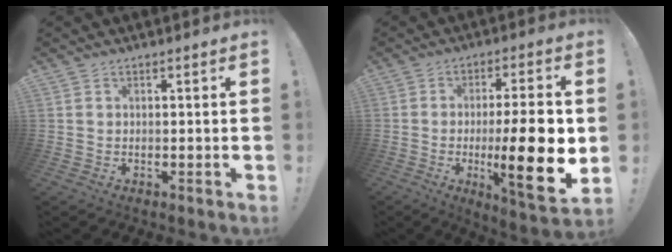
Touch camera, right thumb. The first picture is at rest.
{"total": 19.2, "force": [-2.7, 3.7, 18.7], "torque": [-0.279, -0.006, -0.035]}